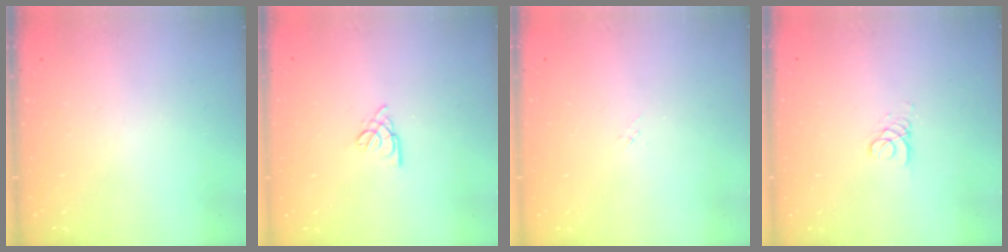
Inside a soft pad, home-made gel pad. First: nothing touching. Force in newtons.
{"total": 2.6, "press": 2.6, "slide": 0.6}
{"total": 1.7, "press": 1.6, "slide": 0.2}
{"total": 2.6, "press": 2.6, "slide": 0.2}